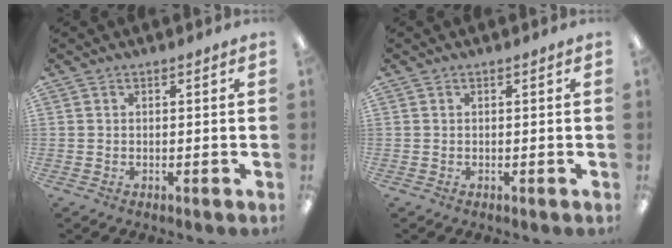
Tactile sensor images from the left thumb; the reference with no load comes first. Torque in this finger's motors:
{"motor_torque": [0.00, 0.00, 0.00, 0.01, 0.01]}